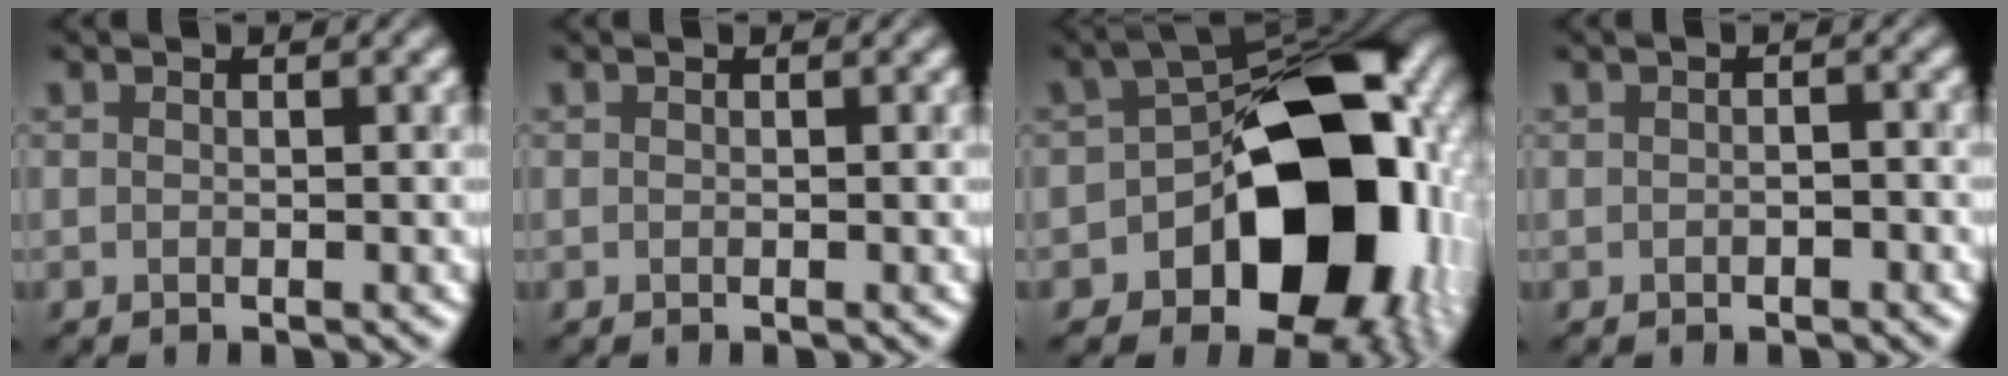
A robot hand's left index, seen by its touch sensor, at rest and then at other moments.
{"total": 0.0}
{"total": 18.0, "force": [-4.2, 12.0, 12.8], "torque": [-0.134, -0.013, -0.066]}
{"total": 0.8, "force": [-0.2, 0.3, 0.7], "torque": [-0.010, -0.002, -0.004]}